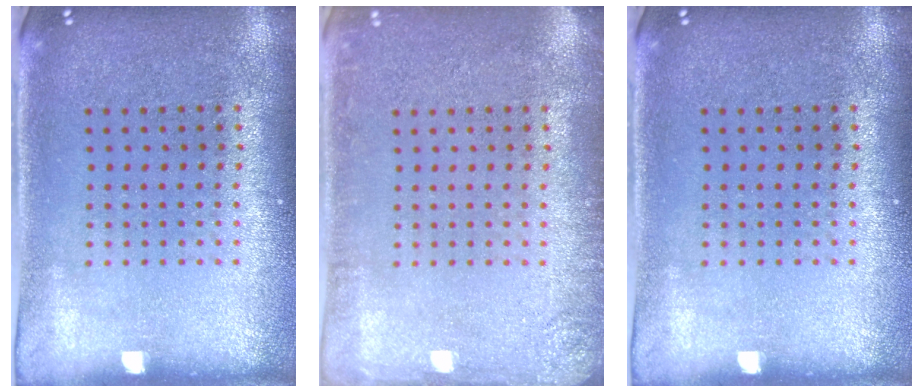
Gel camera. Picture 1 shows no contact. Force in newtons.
{"total": 1.7, "press": 1.7, "slide": 0.3}
{"total": 0.0}